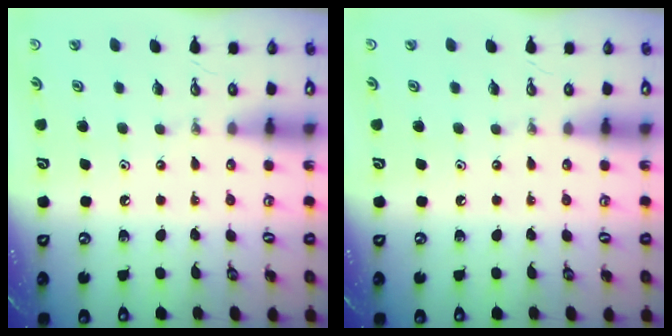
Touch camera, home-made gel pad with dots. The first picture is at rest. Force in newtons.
{"total": 0.0}